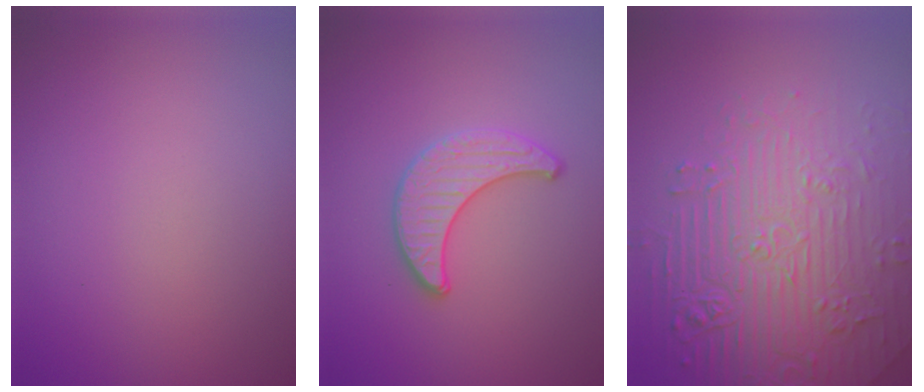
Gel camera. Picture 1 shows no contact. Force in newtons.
{"total": 2.4, "press": 2.4, "slide": 0.1}
{"total": 7.6, "press": 5.9, "slide": 4.7}